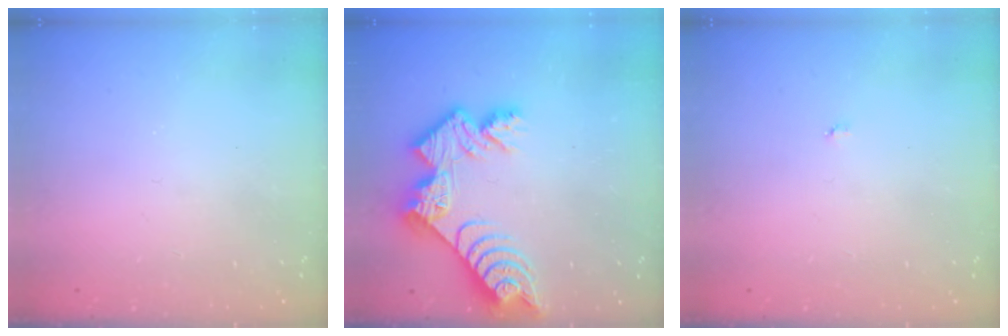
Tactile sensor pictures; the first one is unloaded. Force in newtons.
{"total": 13.8, "press": 13.8, "slide": 1.1}
{"total": 2.9, "press": 2.9, "slide": 0.3}